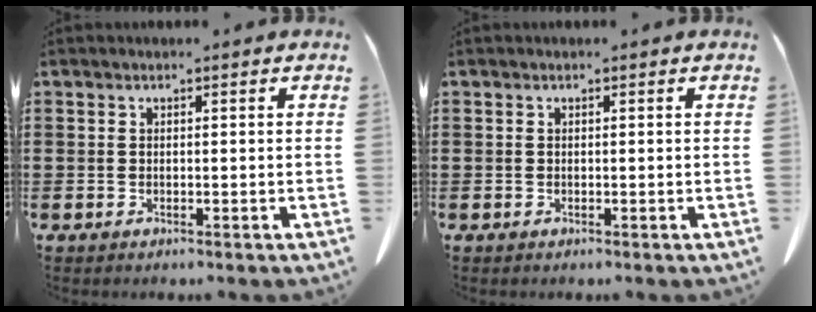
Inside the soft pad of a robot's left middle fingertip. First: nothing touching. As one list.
[{"total": 0.0}]